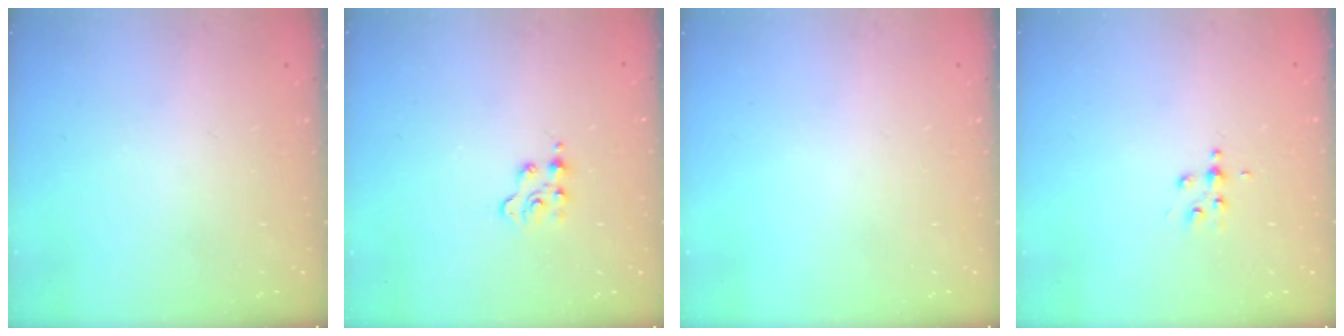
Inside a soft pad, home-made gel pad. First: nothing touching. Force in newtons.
{"total": 2.4, "press": 2.3, "slide": 0.5}
{"total": 0.0}
{"total": 4.4, "press": 3.9, "slide": 2.0}